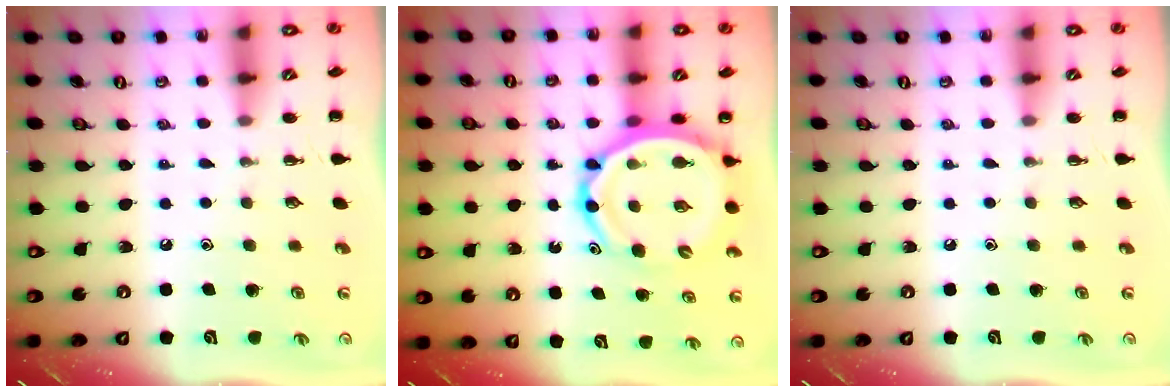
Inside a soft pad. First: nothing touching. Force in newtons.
{"total": 14.2, "press": 13.6, "slide": 3.9}
{"total": 0.0}